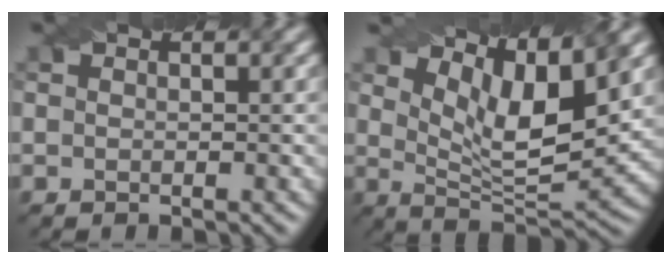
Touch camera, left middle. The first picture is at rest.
{"total": 8.0, "force": [4.3, 2.5, 6.3], "torque": [-0.113, -0.006, 0.077]}